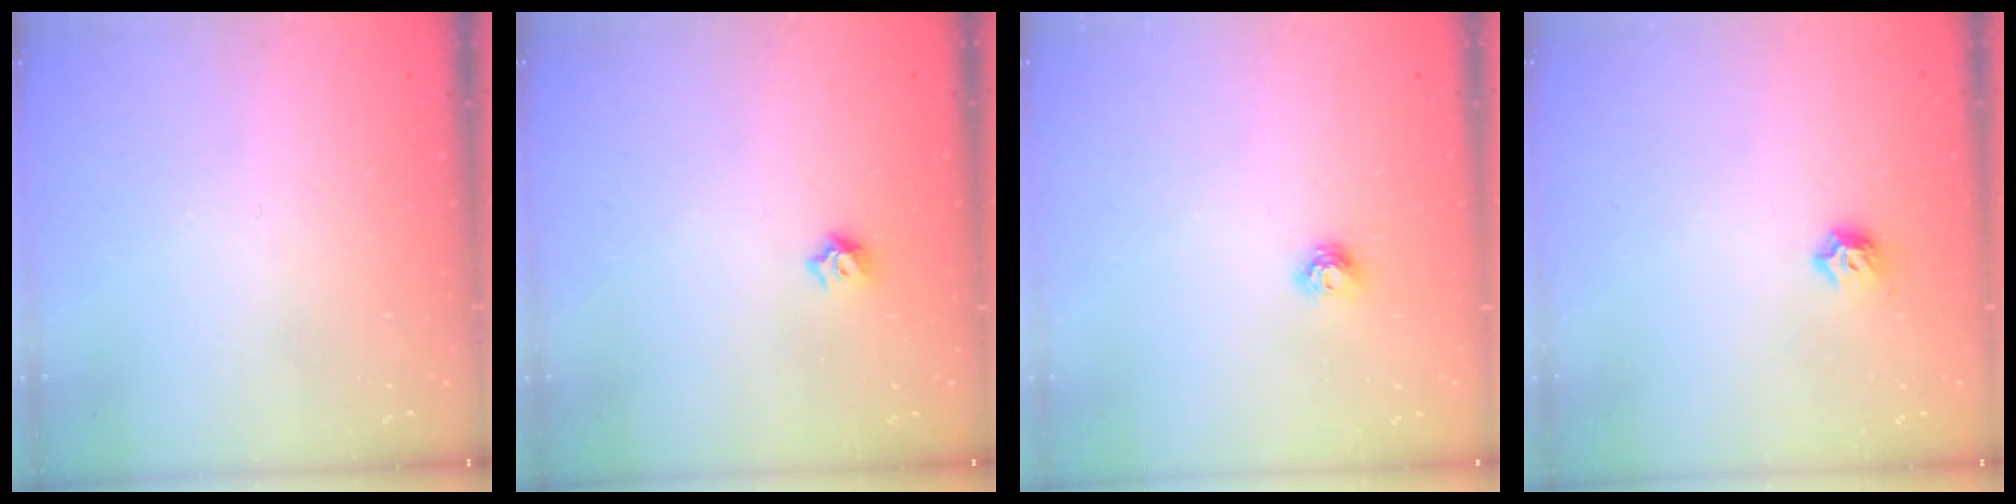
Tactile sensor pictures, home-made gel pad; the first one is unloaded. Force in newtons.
{"total": 5.7, "press": 5.6, "slide": 0.7}
{"total": 5.6, "press": 5.5, "slide": 0.7}
{"total": 4.3, "press": 4.2, "slide": 1.2}